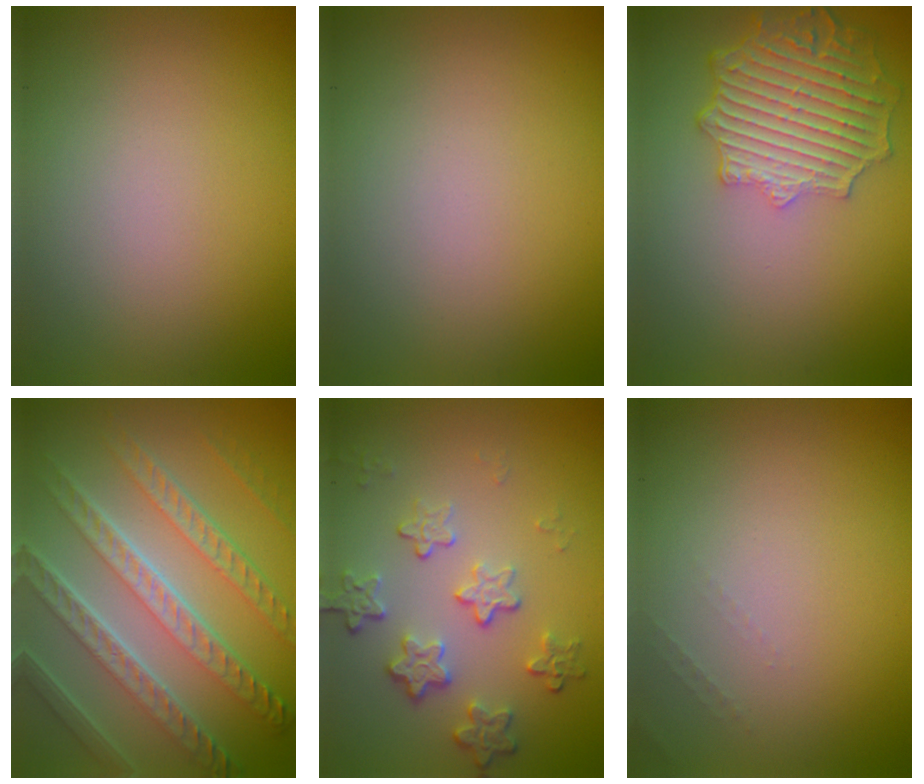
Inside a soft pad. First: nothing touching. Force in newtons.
{"total": 0.0}
{"total": 6.3, "press": 5.1, "slide": 3.7}
{"total": 8.7, "press": 6.2, "slide": 6.0}
{"total": 4.4, "press": 3.1, "slide": 3.1}
{"total": 0.6, "press": 0.6, "slide": 0.2}